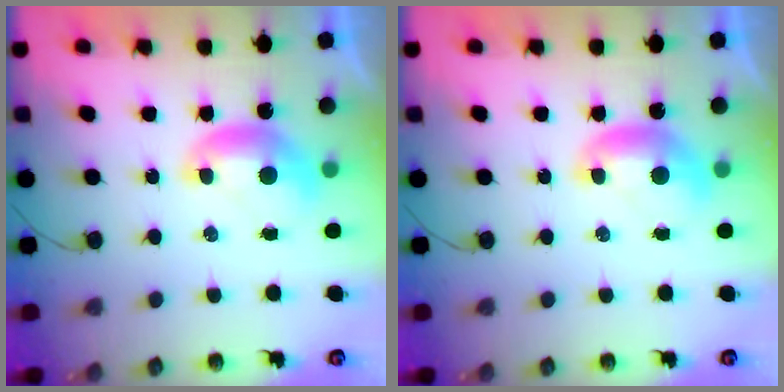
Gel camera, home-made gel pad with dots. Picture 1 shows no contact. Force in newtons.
{"total": 0.0}